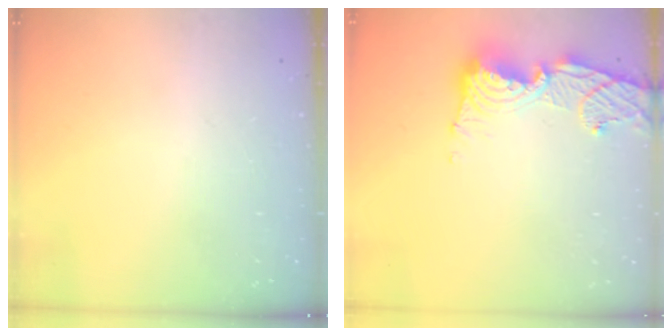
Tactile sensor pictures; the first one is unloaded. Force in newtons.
{"total": 13.3, "press": 13.2, "slide": 1.6}